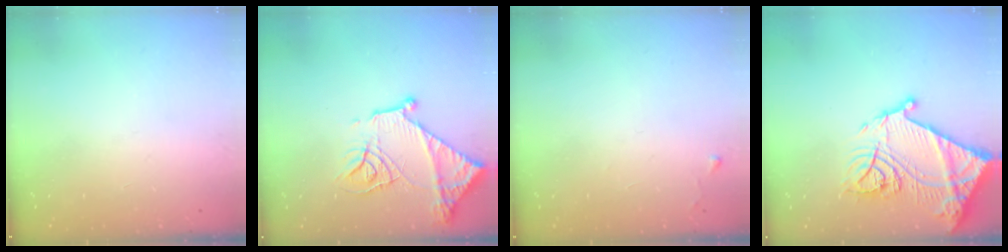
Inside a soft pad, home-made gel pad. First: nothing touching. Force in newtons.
{"total": 17.6, "press": 17.5, "slide": 1.7}
{"total": 3.3, "press": 3.3, "slide": 0.5}
{"total": 22.6, "press": 22.5, "slide": 2.0}